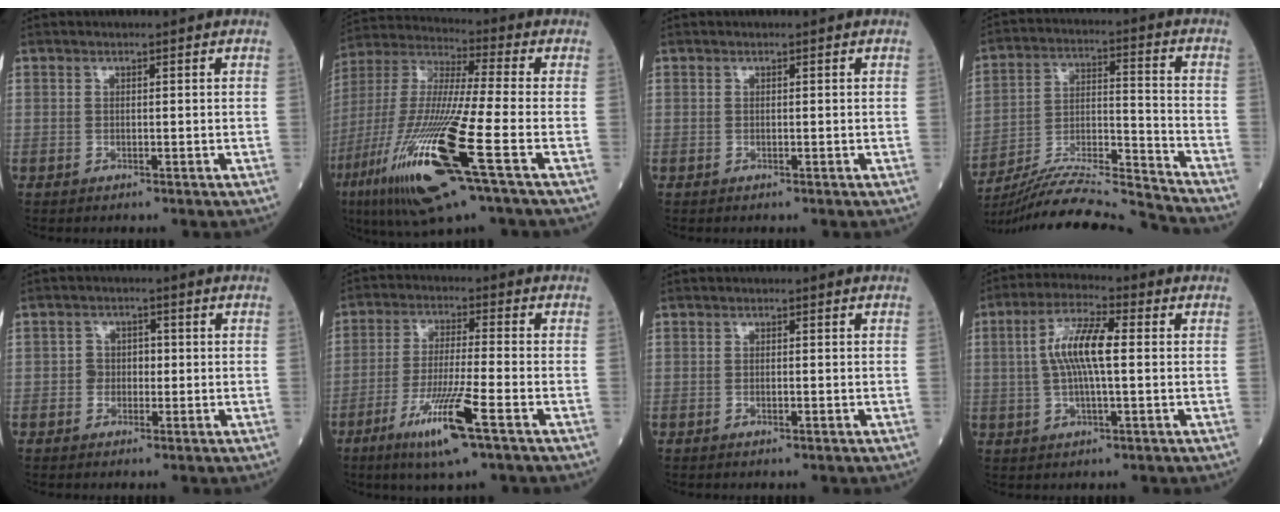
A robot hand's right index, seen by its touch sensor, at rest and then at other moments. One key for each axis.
{"total": 22.4, "fx": -9.0, "fy": 1.3, "fz": 20.5, "tx": -0.449, "ty": -0.050, "tz": -0.173}
{"total": 0.0}
{"total": 18.1, "fx": -17.4, "fy": -1.6, "fz": 4.5, "tx": -0.088, "ty": 0.010, "tz": -0.294}
{"total": 2.6, "fx": -0.3, "fy": 2.3, "fz": 1.1, "tx": -0.008, "ty": 0.010, "tz": -0.009}
{"total": 10.7, "fx": -5.4, "fy": -0.1, "fz": 9.3, "tx": -0.181, "ty": -0.021, "tz": -0.100}
{"total": 1.0, "fx": -0.3, "fy": 0.2, "fz": 0.9, "tx": -0.019, "ty": -0.001, "tz": -0.004}
{"total": 8.4, "fx": 0.7, "fy": 1.6, "fz": 8.2, "tx": -0.167, "ty": 0.014, "tz": 0.010}